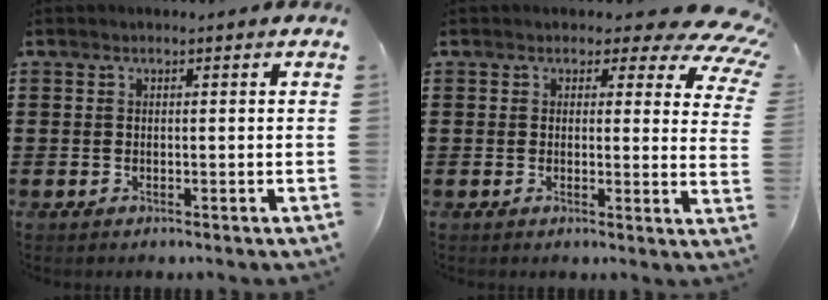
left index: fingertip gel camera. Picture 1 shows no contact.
{"total": 3.9, "force": [2.7, 1.9, 2.0], "torque": [-0.032, -0.016, 0.041]}